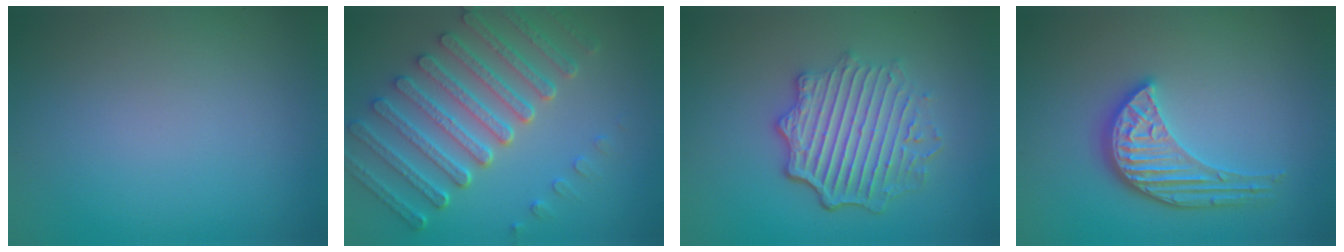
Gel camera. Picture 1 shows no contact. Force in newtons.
{"total": 7.5, "press": 5.7, "slide": 4.9}
{"total": 5.9, "press": 4.4, "slide": 3.9}
{"total": 4.1, "press": 3.5, "slide": 2.2}